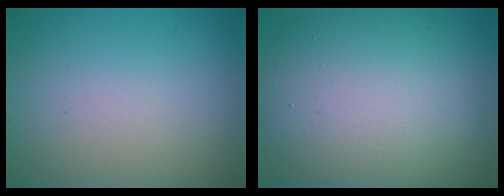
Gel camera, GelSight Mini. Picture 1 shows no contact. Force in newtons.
{"total": 13.0, "press": 12.9, "slide": 1.0}